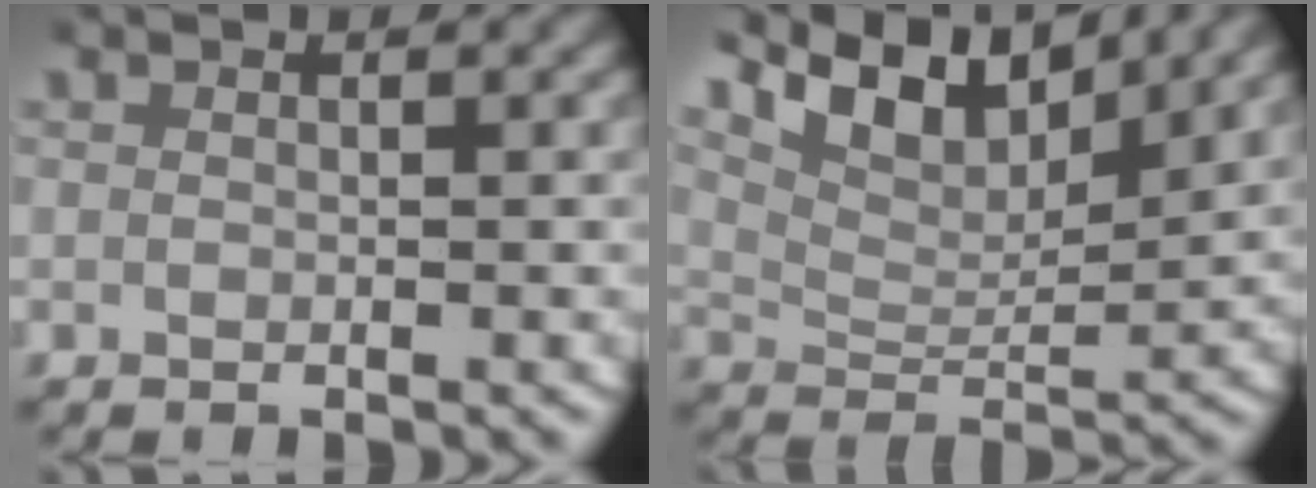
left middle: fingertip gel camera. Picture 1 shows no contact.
{"total": 8.0, "force": [5.4, 3.5, 4.9], "torque": [-0.092, 0.007, 0.090]}